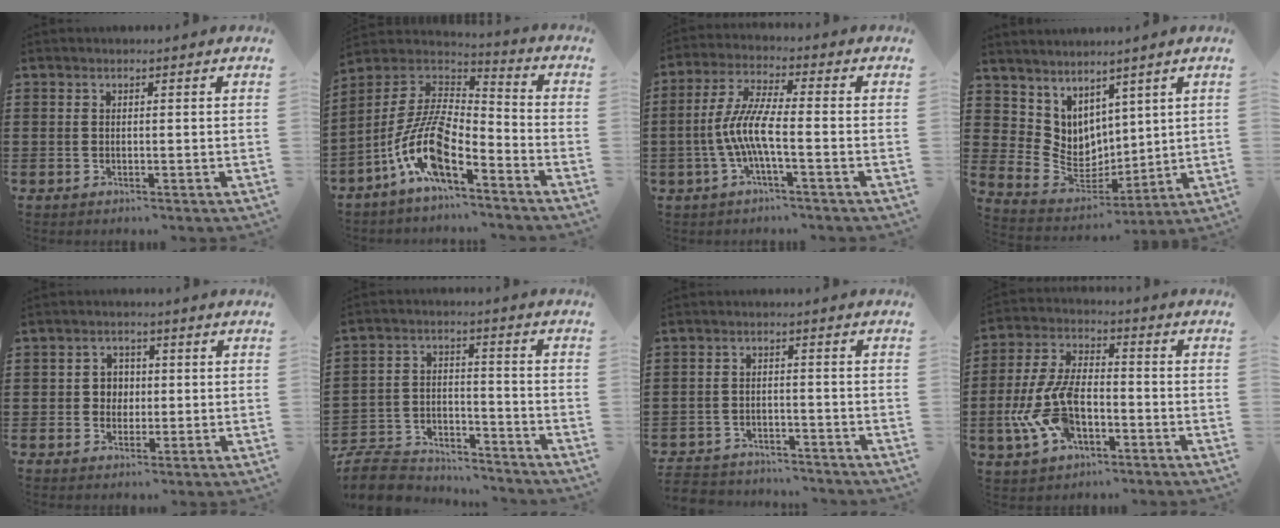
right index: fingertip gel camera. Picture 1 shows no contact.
{"total": 12.2, "force": [-6.7, 3.9, 9.4], "torque": [-0.223, -0.011, -0.139]}
{"total": 7.3, "force": [-2.4, 1.2, 6.7], "torque": [-0.158, -0.013, -0.054]}
{"total": 6.0, "force": [4.0, 4.6, 0.0], "torque": [-0.043, -0.040, 0.081]}
{"total": 3.2, "force": [0.0, 2.9, 1.2], "torque": [-0.035, 0.010, -0.004]}
{"total": 9.0, "force": [-8.6, 2.0, 1.6], "torque": [-0.044, 0.018, -0.172]}
{"total": 3.4, "force": [-3.4, 0.4, -0.2], "torque": [-0.004, -0.002, -0.073]}
{"total": 11.2, "force": [-3.4, 5.8, 9.0], "torque": [-0.226, -0.008, -0.069]}